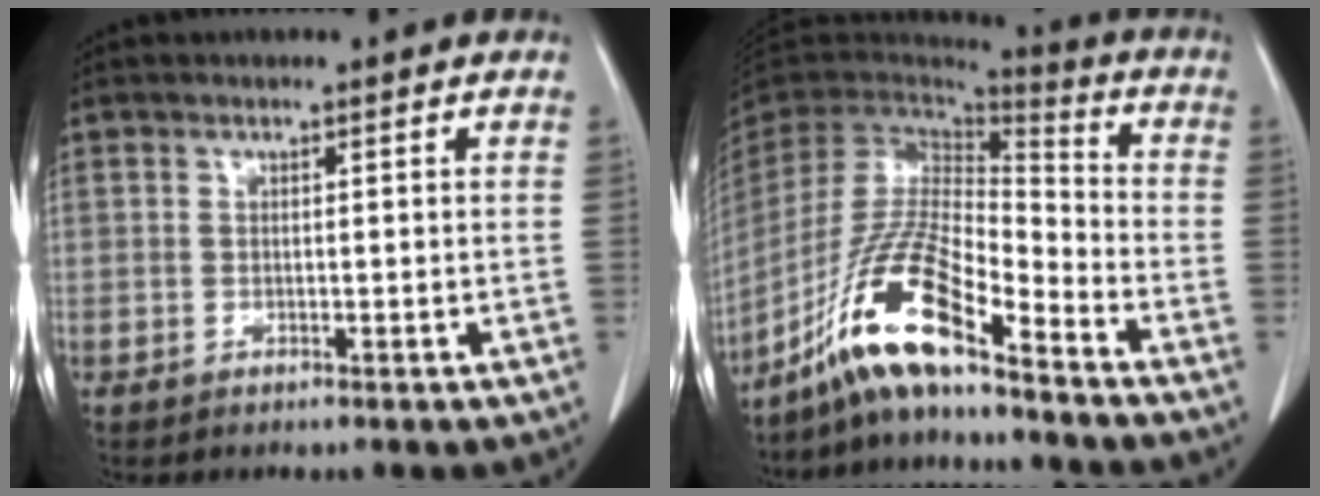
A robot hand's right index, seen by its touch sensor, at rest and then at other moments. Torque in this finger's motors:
{"motor_torque": [0.69, -0.69, 0.41, 0.14]}